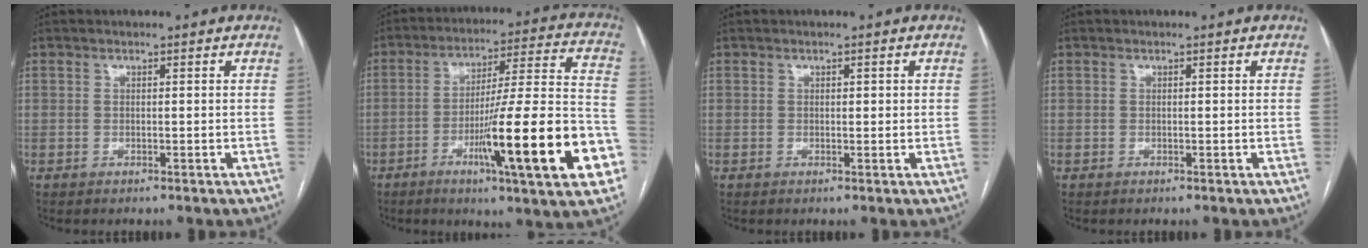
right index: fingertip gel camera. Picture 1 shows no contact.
{"total": 22.5, "force": [-8.3, 0.8, 20.9], "torque": [-0.276, -0.006, -0.123]}
{"total": 0.7, "force": [0.2, 0.3, 0.6], "torque": [-0.006, 0.001, 0.003]}
{"total": 0.0}